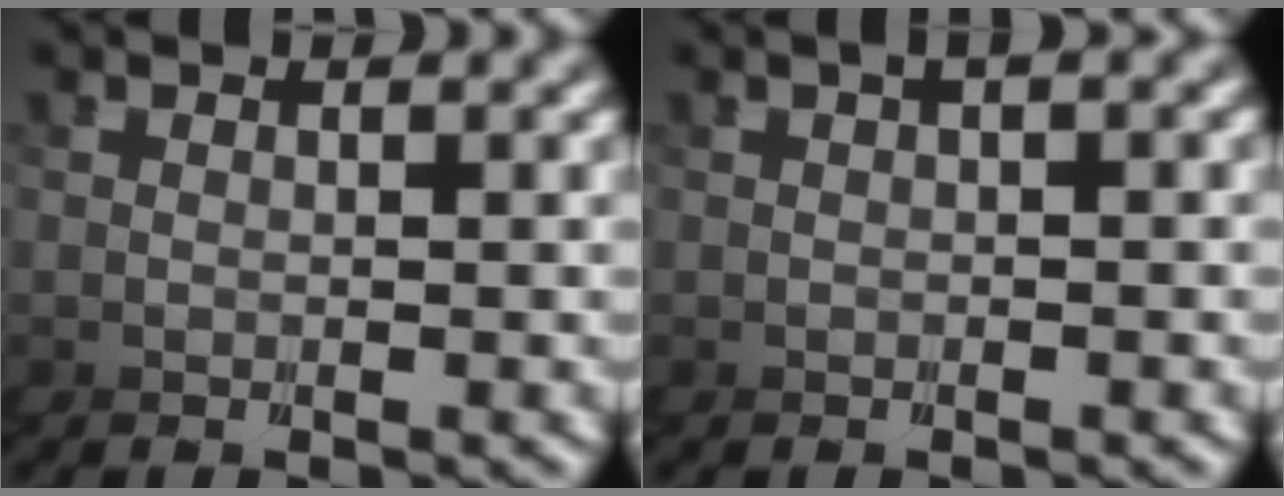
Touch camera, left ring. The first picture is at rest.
{"total": 0.8, "force": [-0.4, -0.7, 0.2], "torque": [-0.014, 0.003, -0.005]}